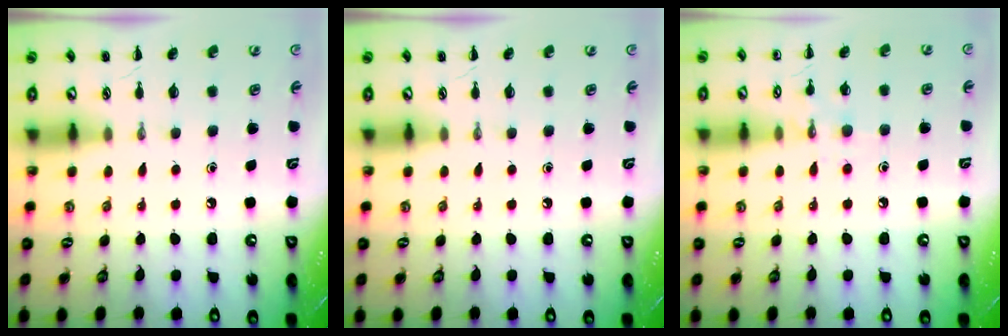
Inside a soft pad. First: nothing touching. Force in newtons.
{"total": 0.0}
{"total": 7.4, "press": 7.3, "slide": 1.7}